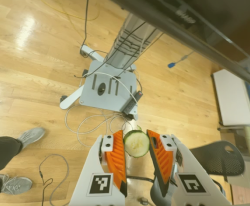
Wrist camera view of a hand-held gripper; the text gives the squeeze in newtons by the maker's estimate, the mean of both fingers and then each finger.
{"total": 8.1, "left": 8.3, "right": 7.8}